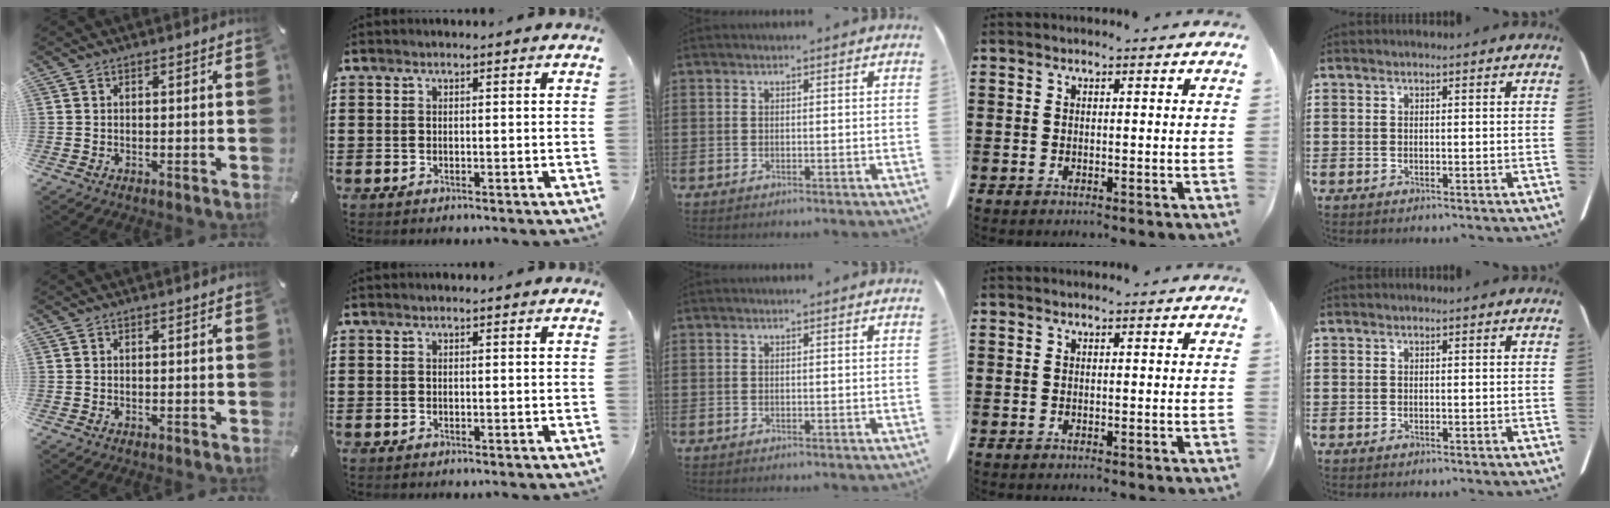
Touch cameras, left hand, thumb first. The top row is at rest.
{}